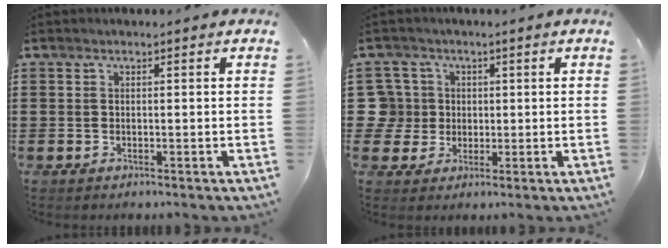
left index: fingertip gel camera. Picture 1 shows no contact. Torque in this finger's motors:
{"motor_torque": [0.08, 0.03, 0.01, -0.07]}